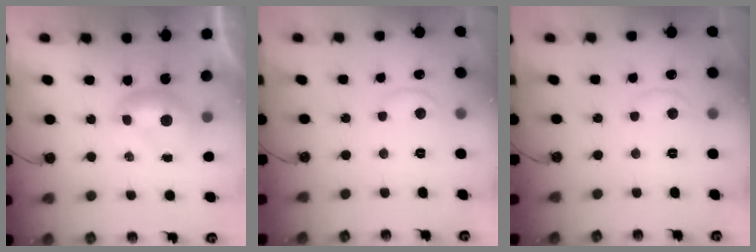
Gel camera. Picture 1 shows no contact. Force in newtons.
{"total": 3.0, "press": 2.9, "slide": 0.5}
{"total": 1.3, "press": 1.2, "slide": 0.5}